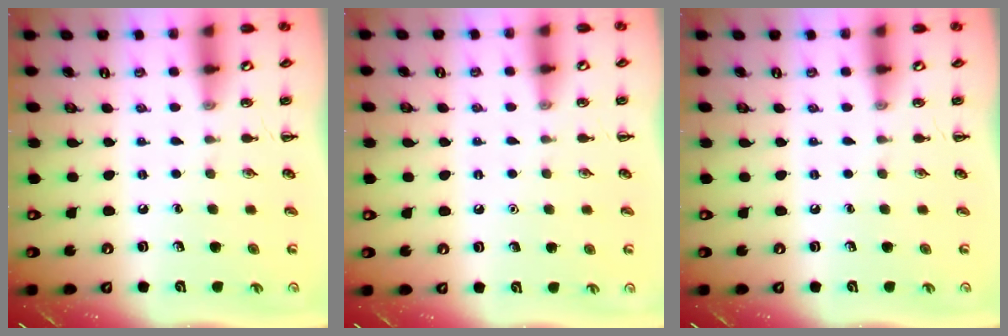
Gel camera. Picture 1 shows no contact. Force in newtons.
{"total": 1.5, "press": 1.5, "slide": 0.1}
{"total": 0.0}